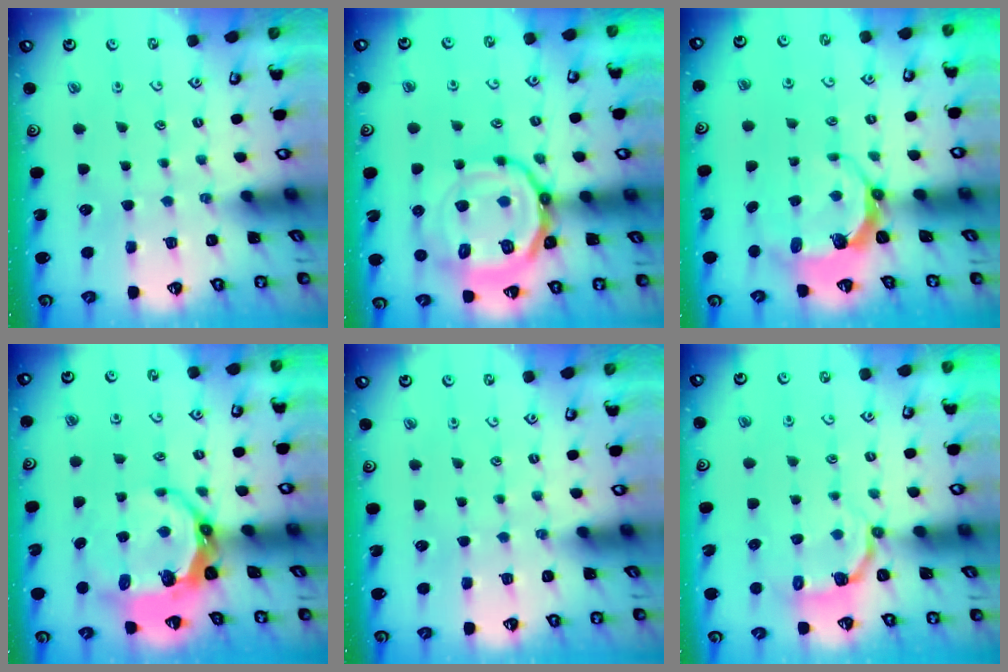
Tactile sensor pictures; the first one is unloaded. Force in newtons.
{"total": 22.5, "press": 22.3, "slide": 2.3}
{"total": 7.4, "press": 6.2, "slide": 4.1}
{"total": 9.6, "press": 8.7, "slide": 4.1}
{"total": 0.0}
{"total": 3.7, "press": 2.0, "slide": 3.1}